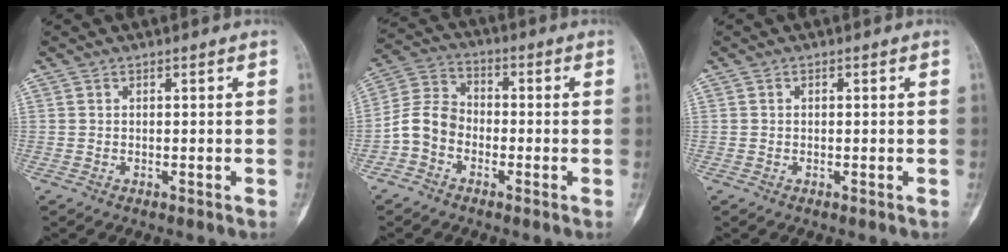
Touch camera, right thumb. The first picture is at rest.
{"total": 7.5, "force": [-2.7, 5.8, 4.0], "torque": [-0.069, 0.031, -0.066]}
{"total": 0.0}